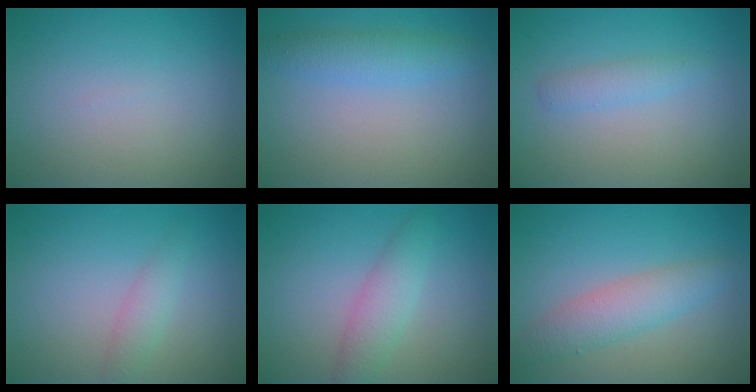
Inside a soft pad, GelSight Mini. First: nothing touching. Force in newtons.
{"total": 2.8, "press": 2.8, "slide": 0.0}
{"total": 1.4, "press": 1.4, "slide": 0.1}
{"total": 1.7, "press": 1.7, "slide": 0.1}
{"total": 2.9, "press": 2.9, "slide": 0.0}
{"total": 3.6, "press": 3.6, "slide": 0.1}